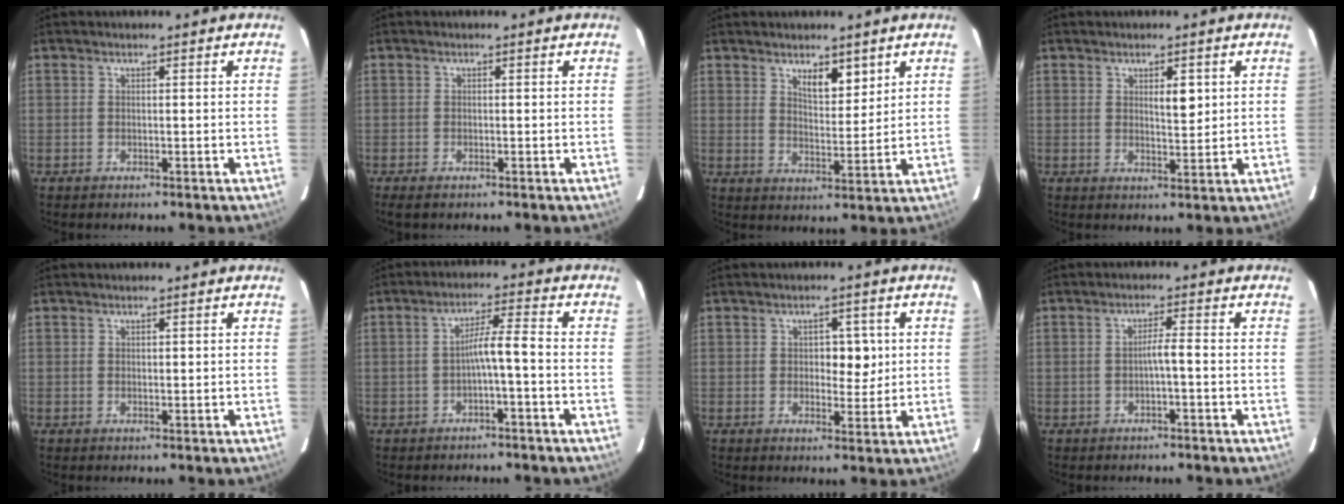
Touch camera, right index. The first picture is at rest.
{"total": 1.7, "force": [-1.3, 0.5, 1.0], "torque": [-0.014, -0.003, -0.015]}
{"total": 4.7, "force": [3.1, 1.8, 3.1], "torque": [-0.051, -0.005, 0.055]}
{"total": 3.1, "force": [1.1, 1.0, 2.7], "torque": [-0.040, -0.004, 0.019]}
{"total": 0.0}
{"total": 4.4, "force": [-1.3, -0.1, 4.2], "torque": [-0.069, 0.017, -0.020]}
{"total": 4.2, "force": [0.7, 2.4, 3.3], "torque": [-0.036, 0.003, 0.011]}
{"total": 2.2, "force": [-0.7, -0.1, 2.0], "torque": [-0.032, 0.003, -0.014]}